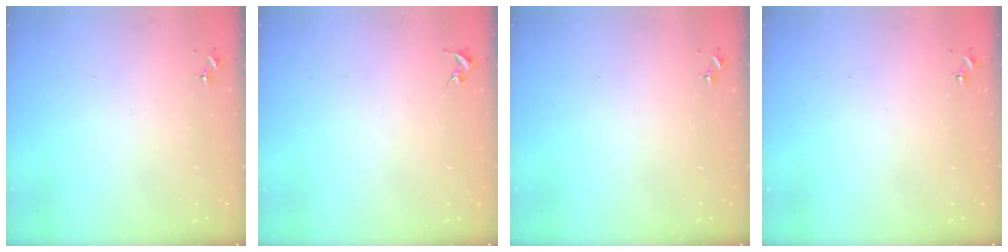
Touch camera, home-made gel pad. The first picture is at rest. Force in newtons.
{"total": 0.0}
{"total": 0.0}
{"total": 0.0}